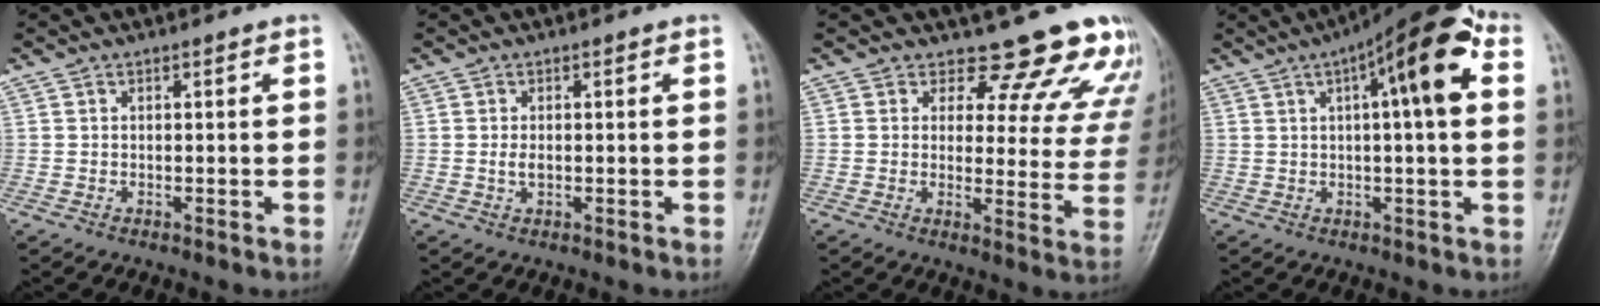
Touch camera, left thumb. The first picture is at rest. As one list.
[{"total": 1.7, "force": [-0.1, 1.0, 1.4], "torque": [-0.026, -0.002, -0.004]}, {"total": 14.9, "force": [13.5, 5.5, 2.7], "torque": [0.024, -0.106, 0.136]}, {"total": 13.9, "force": [4.2, 3.7, 12.8], "torque": [-0.173, 0.025, 0.051]}]